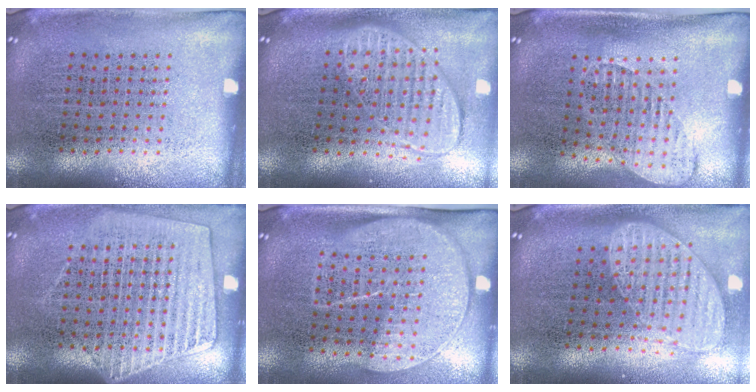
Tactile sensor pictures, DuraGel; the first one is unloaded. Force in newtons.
{"total": 2.0, "press": 1.5, "slide": 1.2}
{"total": 1.4, "press": 1.1, "slide": 0.8}
{"total": 1.6, "press": 1.5, "slide": 0.6}
{"total": 1.8, "press": 1.5, "slide": 1.0}
{"total": 1.7, "press": 1.3, "slide": 1.0}